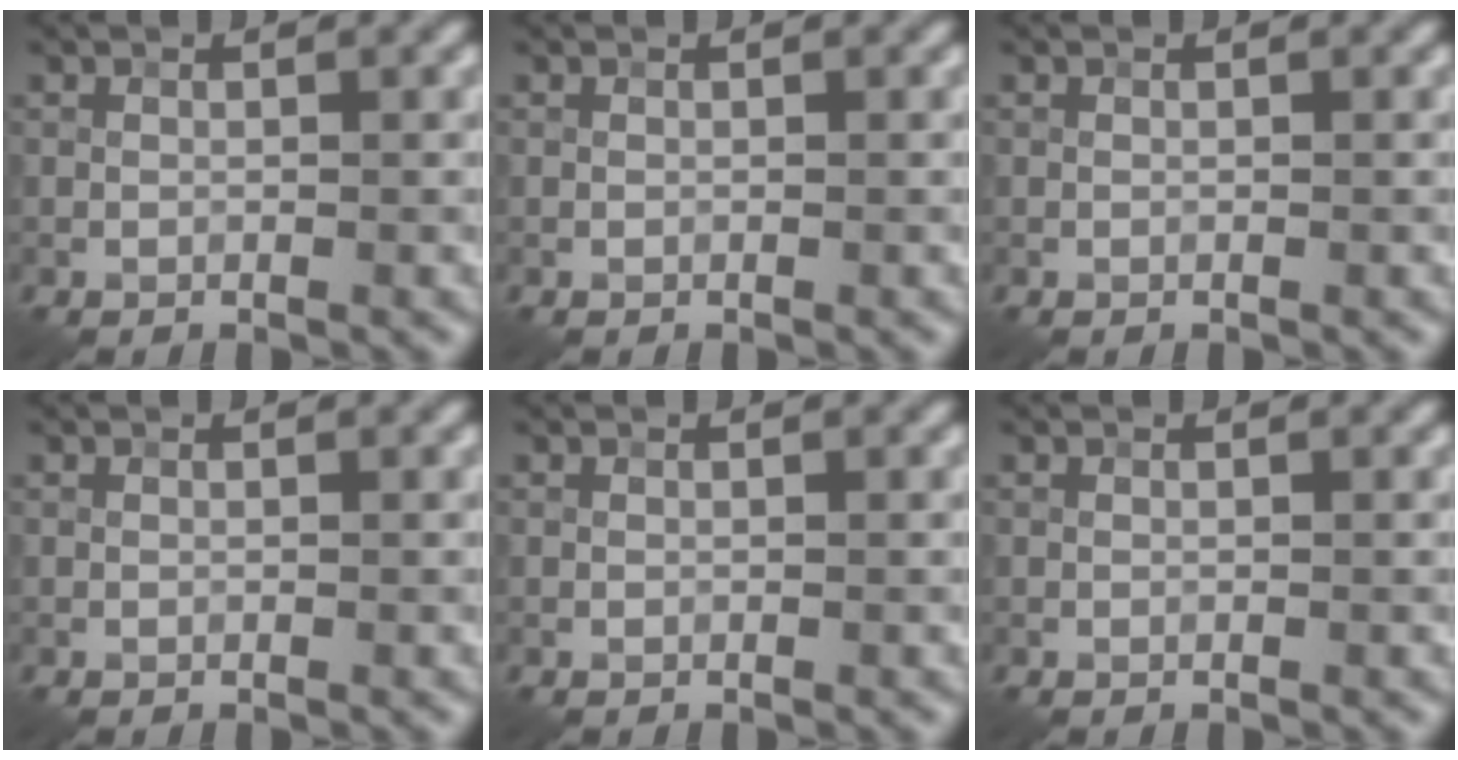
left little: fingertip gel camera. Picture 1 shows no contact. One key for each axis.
{"total": 0.0}
{"total": 0.0}
{"total": 0.0}
{"total": 0.0}
{"total": 0.0}